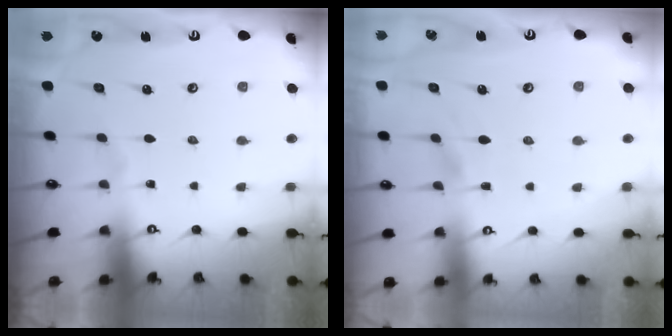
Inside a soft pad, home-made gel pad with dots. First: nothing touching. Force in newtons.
{"total": 1.2, "press": 0.8, "slide": 0.9}